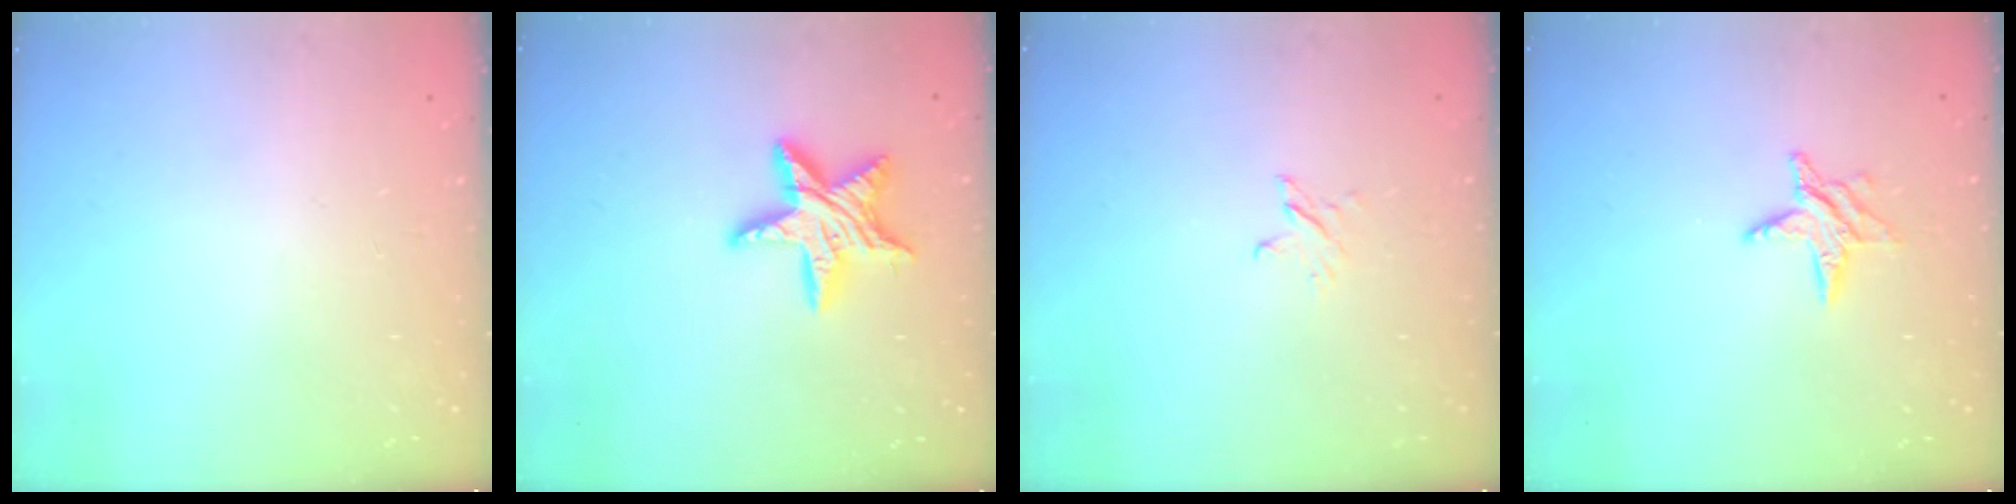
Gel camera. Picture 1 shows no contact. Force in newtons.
{"total": 12.4, "press": 12.4, "slide": 0.7}
{"total": 2.3, "press": 2.3, "slide": 0.3}
{"total": 6.2, "press": 6.2, "slide": 0.5}